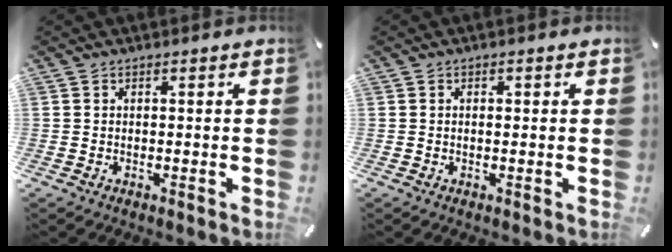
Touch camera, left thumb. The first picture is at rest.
{"total": 0.7, "force": [0.0, 0.4, 0.6], "torque": [-0.004, -0.002, -0.003]}